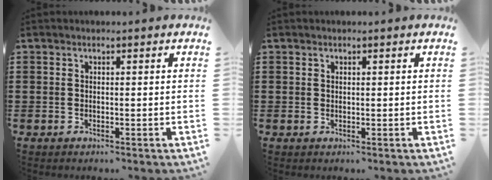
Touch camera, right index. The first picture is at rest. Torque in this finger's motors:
{"motor_torque": [-0.62, 0.90, -0.02, -0.01]}